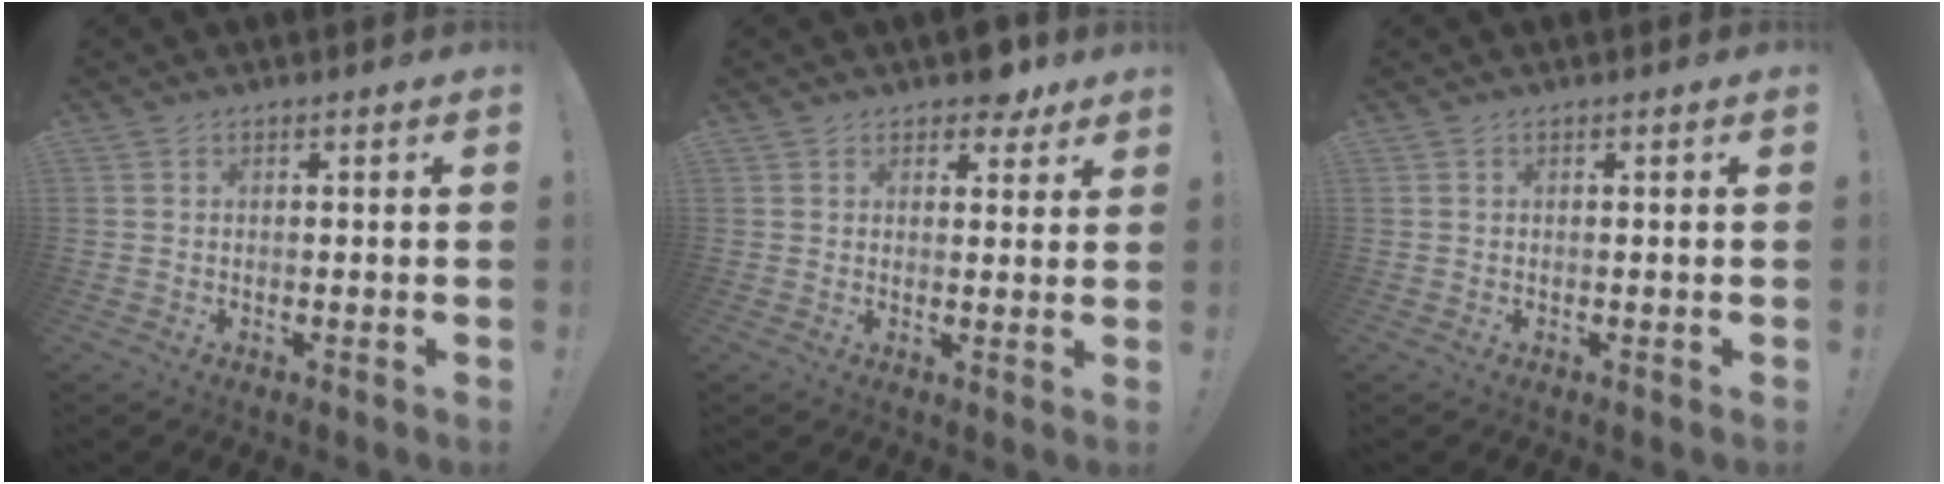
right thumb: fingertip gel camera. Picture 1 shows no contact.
{"total": 5.3, "force": [4.1, 2.8, 1.9], "torque": [-0.004, -0.027, 0.071]}
{"total": 0.0}